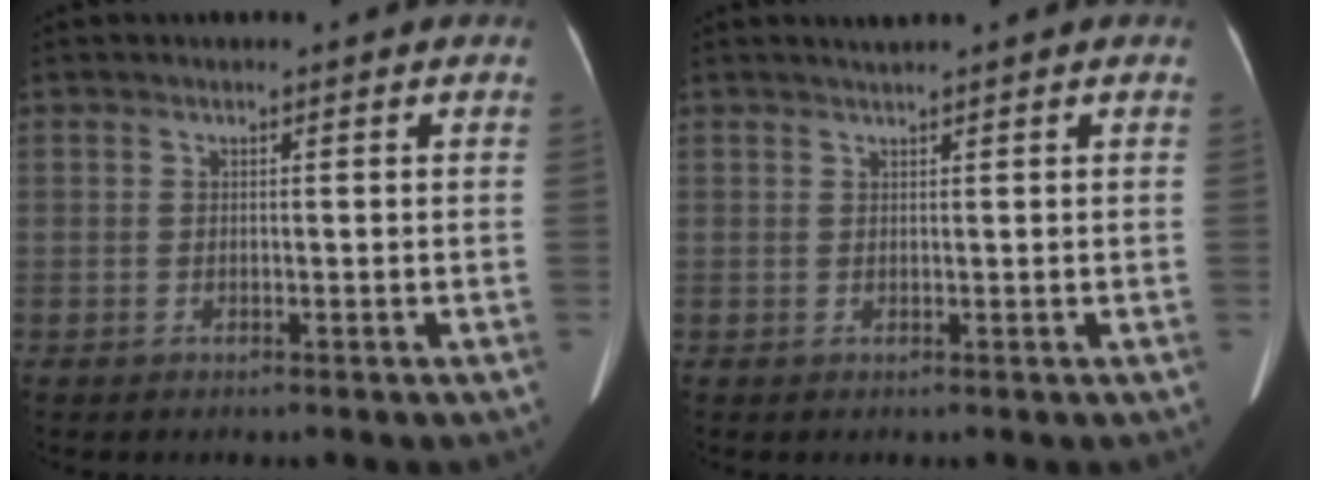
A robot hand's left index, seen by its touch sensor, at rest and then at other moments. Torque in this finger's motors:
{"motor_torque": [-0.22, -0.03, -0.05, 0.01]}